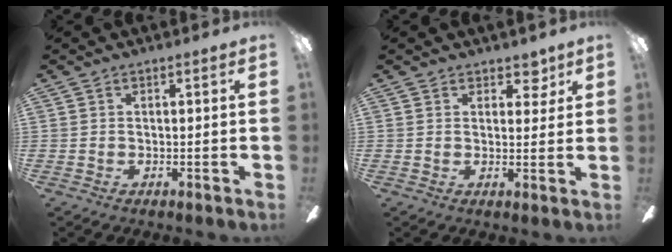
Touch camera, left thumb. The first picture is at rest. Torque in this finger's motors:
{"motor_torque": [0.05, -0.18, -0.46, 0.23, 0.00]}